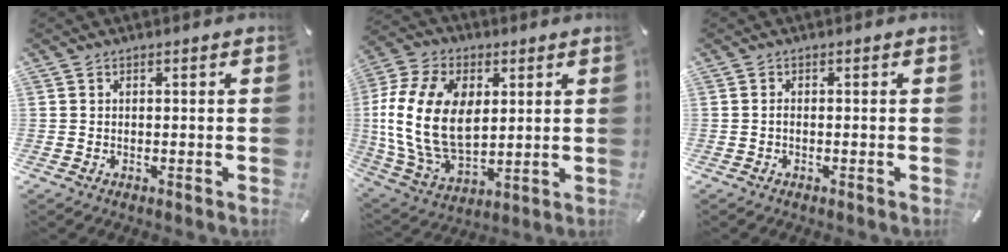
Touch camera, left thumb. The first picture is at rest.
{"total": 19.2, "force": [2.6, 13.3, 13.6], "torque": [-0.293, 0.002, 0.047]}
{"total": 0.7, "force": [-0.3, 0.2, 0.6], "torque": [-0.013, -0.002, -0.006]}